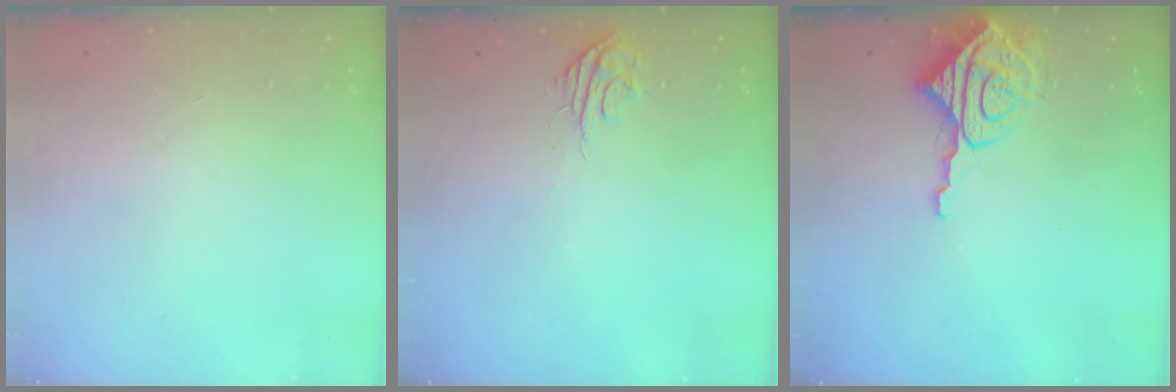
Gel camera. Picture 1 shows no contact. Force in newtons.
{"total": 5.7, "press": 5.7, "slide": 0.7}
{"total": 9.6, "press": 9.5, "slide": 1.0}